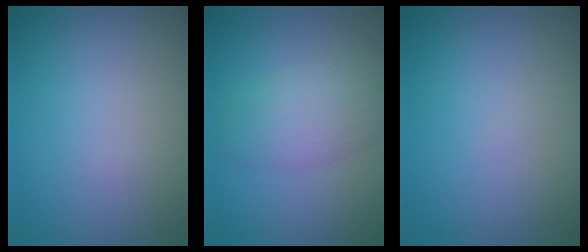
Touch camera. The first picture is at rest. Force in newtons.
{"total": 2.4, "press": 2.4, "slide": 0.3}
{"total": 0.0}